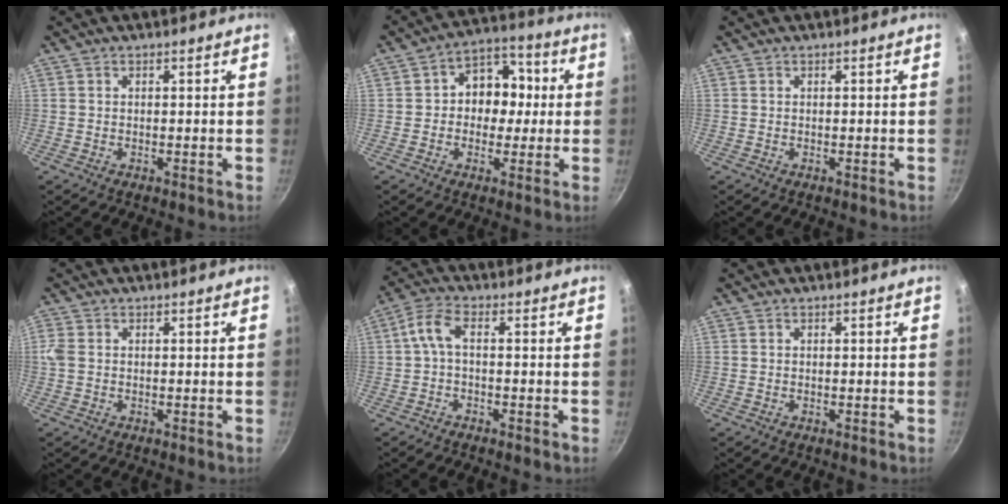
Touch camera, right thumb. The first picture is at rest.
{"total": 10.6, "force": [0.3, 8.6, 6.3], "torque": [-0.031, 0.025, -0.011]}
{"total": 0.0}
{"total": 2.1, "force": [0.1, 1.6, 1.4], "torque": [-0.032, 0.002, 0.000]}
{"total": 4.5, "force": [-0.8, 1.7, 4.0], "torque": [-0.105, 0.019, -0.025]}
{"total": 0.0}